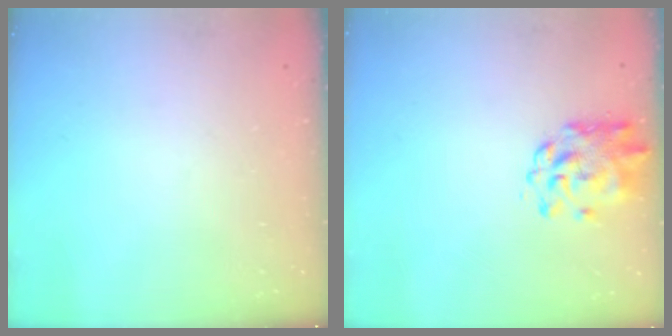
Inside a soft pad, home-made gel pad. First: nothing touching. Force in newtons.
{"total": 2.8, "press": 2.6, "slide": 0.8}